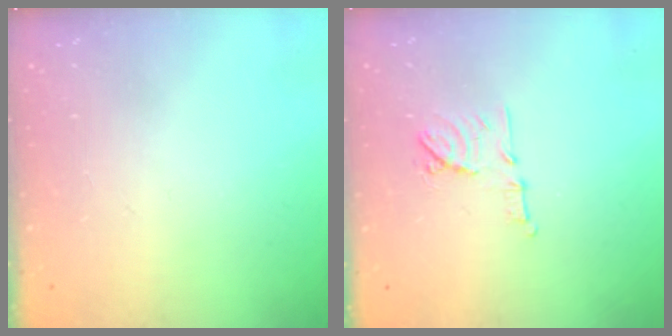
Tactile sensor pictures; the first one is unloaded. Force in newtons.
{"total": 9.5, "press": 9.5, "slide": 0.8}